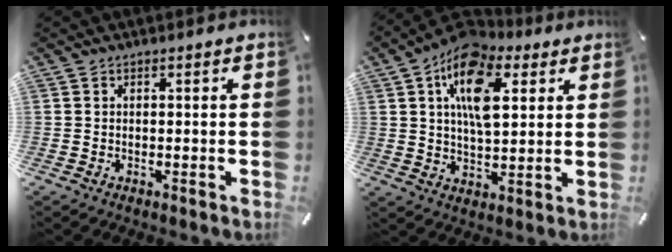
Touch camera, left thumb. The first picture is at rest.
{"total": 15.6, "force": [6.3, 8.7, 11.3], "torque": [-0.209, -0.010, 0.109]}